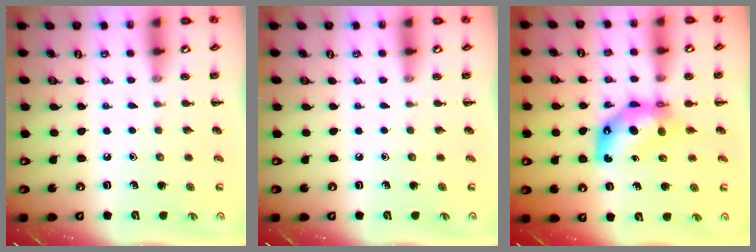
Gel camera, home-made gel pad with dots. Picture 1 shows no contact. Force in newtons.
{"total": 0.0}
{"total": 7.7, "press": 7.4, "slide": 2.2}